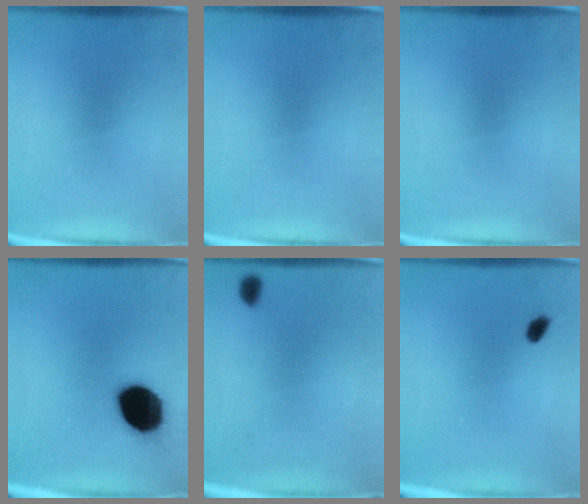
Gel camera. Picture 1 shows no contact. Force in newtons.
{"total": 0.0}
{"total": 0.0}
{"total": 19.3}
{"total": 1.3}
{"total": 1.5}